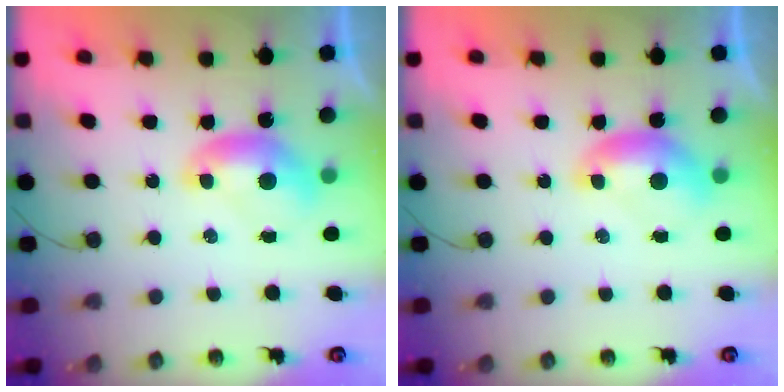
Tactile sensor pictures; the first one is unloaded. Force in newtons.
{"total": 0.0}